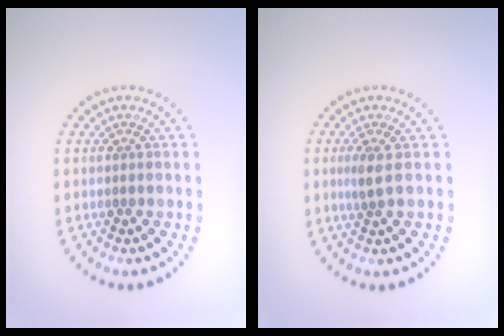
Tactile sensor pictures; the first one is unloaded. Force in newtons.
{"total": 1.8, "press": 1.5, "slide": 0.9}